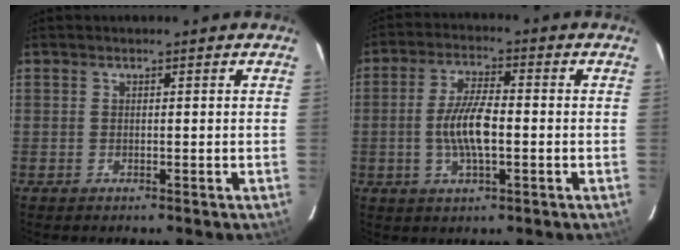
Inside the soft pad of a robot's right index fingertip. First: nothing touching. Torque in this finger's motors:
{"motor_torque": [0.36, 0.06, 0.32, 0.14]}